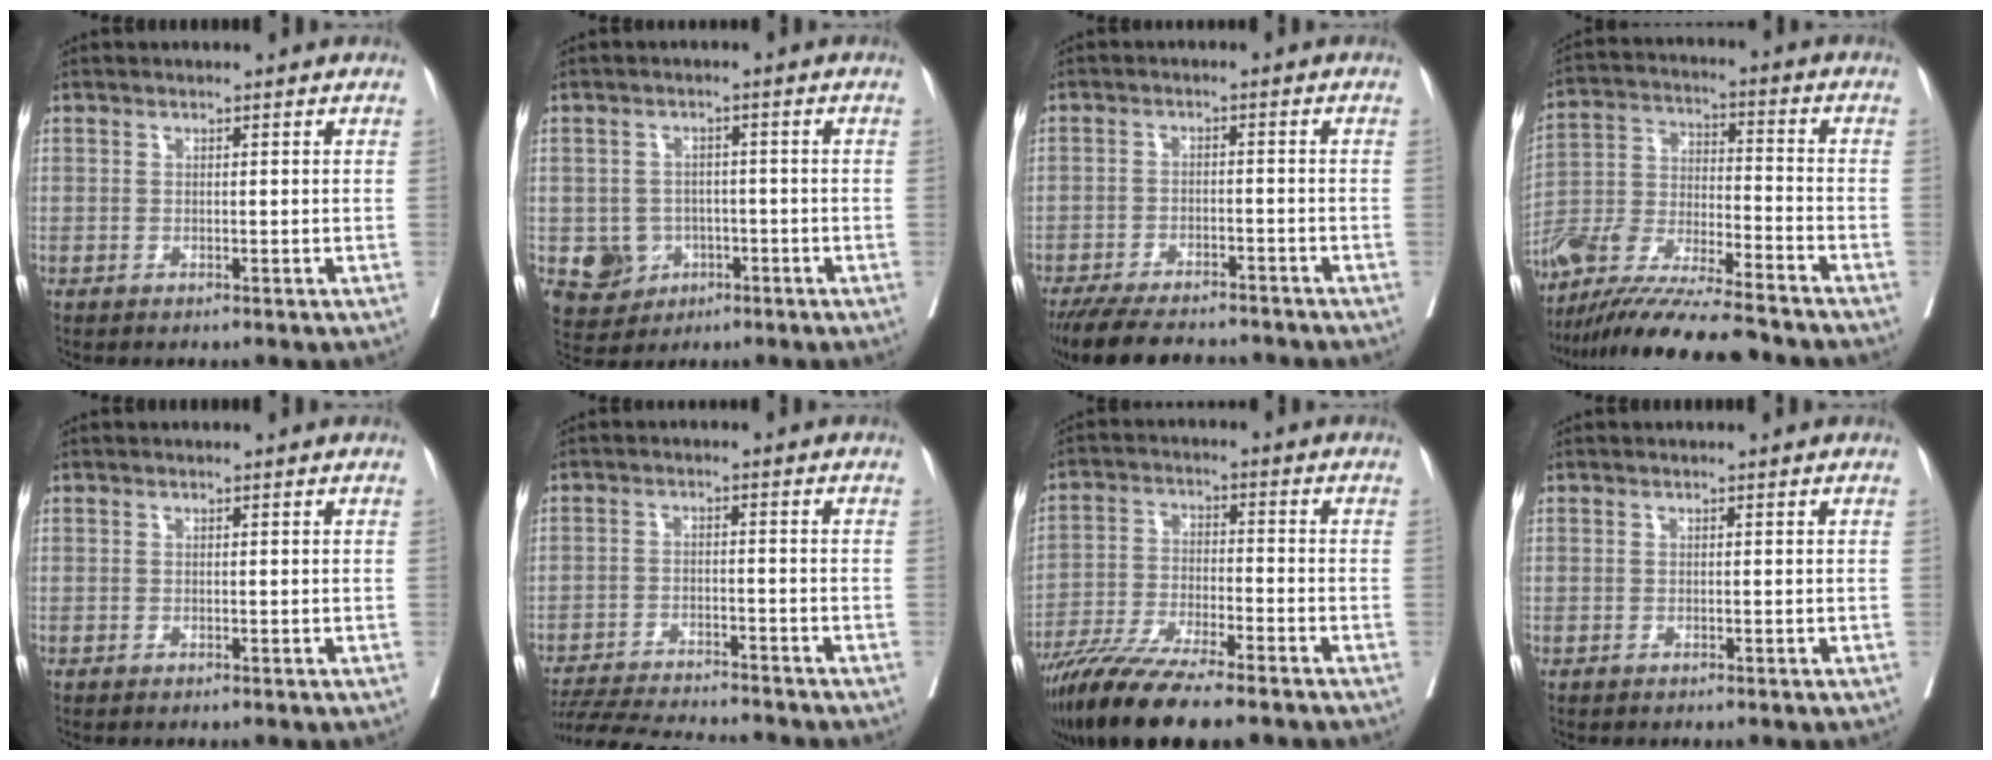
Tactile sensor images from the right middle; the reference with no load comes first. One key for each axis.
{"total": 5.3, "fx": -1.6, "fy": 4.9, "fz": 1.2, "tx": -0.014, "ty": 0.007, "tz": -0.017}
{"total": 12.5, "fx": -11.0, "fy": 3.2, "fz": 5.1, "tx": -0.088, "ty": -0.008, "tz": -0.160}
{"total": 19.9, "fx": -17.2, "fy": 2.0, "fz": 9.7, "tx": -0.205, "ty": -0.024, "tz": -0.308}
{"total": 0.0}
{"total": 13.4, "fx": -12.6, "fy": 1.0, "fz": 4.5, "tx": -0.073, "ty": -0.012, "tz": -0.190}
{"total": 14.2, "fx": -11.2, "fy": 1.8, "fz": 8.6, "tx": -0.159, "ty": -0.038, "tz": -0.193}
{"total": 0.0}